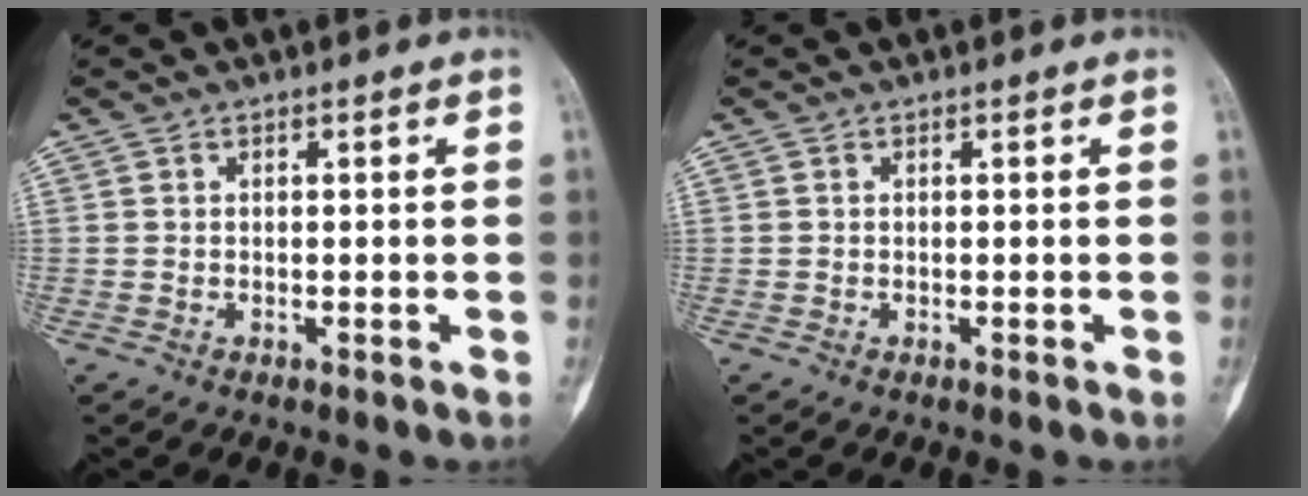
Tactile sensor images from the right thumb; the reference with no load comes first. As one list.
[{"total": 0.0}]